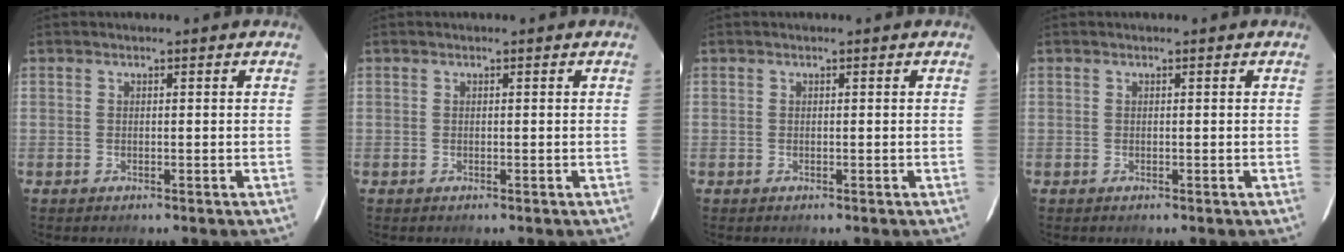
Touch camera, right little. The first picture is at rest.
{"total": 0.0}
{"total": 0.0}
{"total": 0.0}